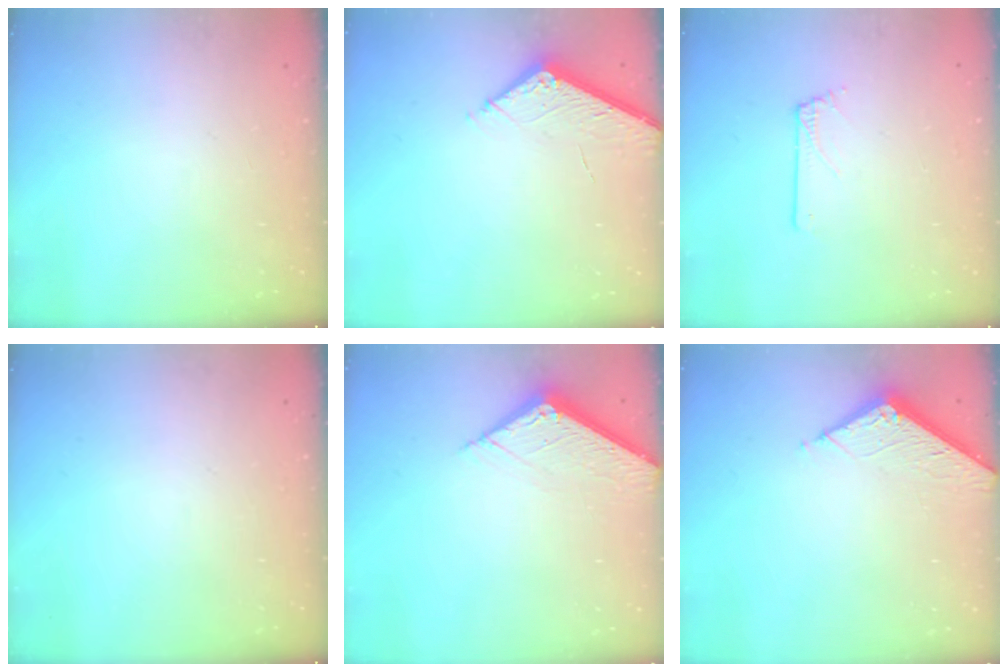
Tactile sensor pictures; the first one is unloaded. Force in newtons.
{"total": 5.1, "press": 5.0, "slide": 0.5}
{"total": 0.0}
{"total": 0.0}
{"total": 7.9, "press": 7.9, "slide": 0.4}
{"total": 6.8, "press": 6.8, "slide": 0.5}